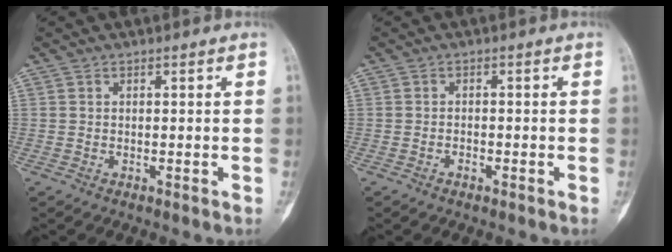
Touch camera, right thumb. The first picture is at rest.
{"total": 1.1, "force": [-0.7, 0.6, 0.6], "torque": [-0.008, 0.006, -0.012]}